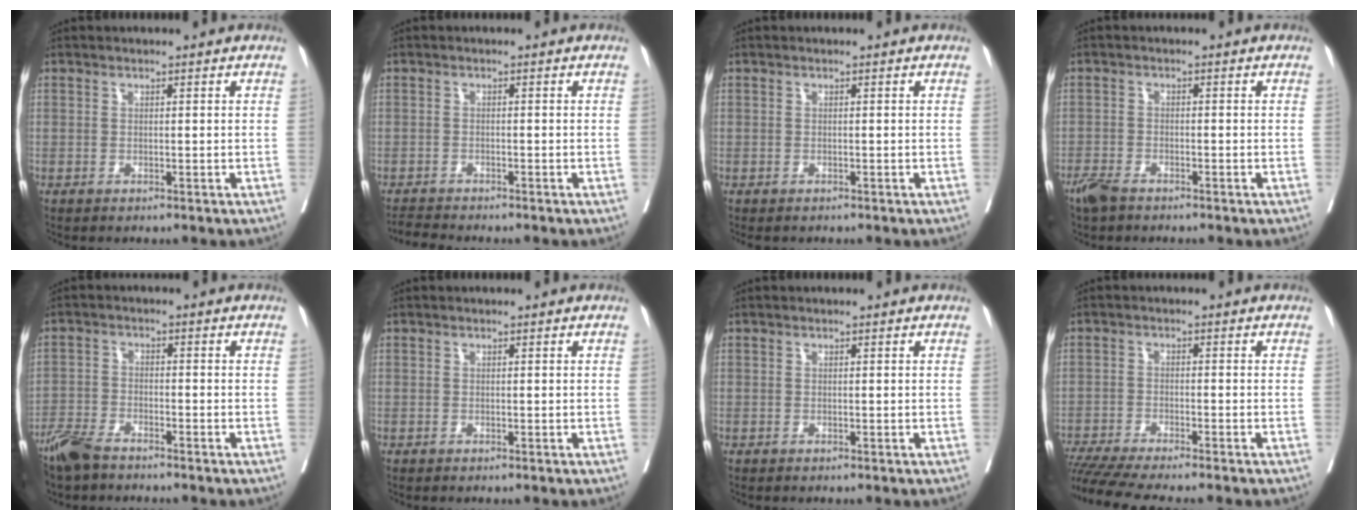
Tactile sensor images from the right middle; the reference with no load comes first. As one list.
[{"total": 2.6, "force": [-2.6, -0.3, 0.3], "torque": [-0.007, -0.015, -0.045]}, {"total": 0.7, "force": [-0.6, 0.3, 0.1], "torque": [-0.008, 0.000, -0.011]}, {"total": 3.2, "force": [-2.6, 1.0, 1.5], "torque": [-0.032, -0.005, -0.050]}, {"total": 5.3, "force": [-4.6, 1.3, 2.4], "torque": [-0.050, -0.011, -0.089]}, {"total": 0.0}, {"total": 0.0}, {"total": 10.9, "force": [-9.6, -0.4, 5.1], "torque": [-0.069, -0.021, -0.154]}]